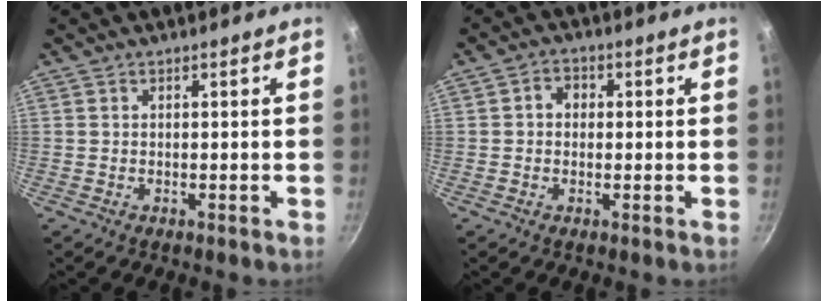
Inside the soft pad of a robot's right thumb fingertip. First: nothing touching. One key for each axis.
{"total": 3.5, "fx": 0.4, "fy": 2.9, "fz": 1.9, "tx": -0.015, "ty": 0.008, "tz": -0.002}